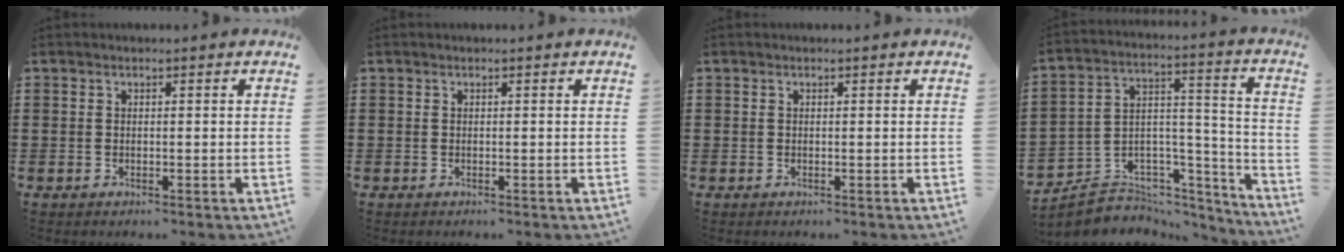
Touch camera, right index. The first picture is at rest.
{"total": 0.0}
{"total": 0.0}
{"total": 4.5, "force": [-3.4, 3.0, 0.1], "torque": [-0.014, -0.006, -0.064]}